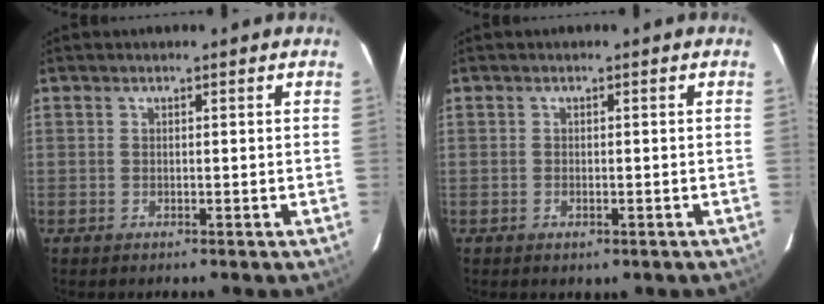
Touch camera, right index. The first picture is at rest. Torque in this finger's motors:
{"motor_torque": [0.82, -1.02, 0.10, 0.01]}